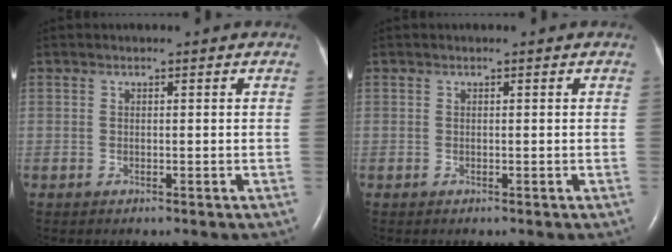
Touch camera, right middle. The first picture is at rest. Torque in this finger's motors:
{"motor_torque": [0.12, -0.06, -0.03, 0.01]}